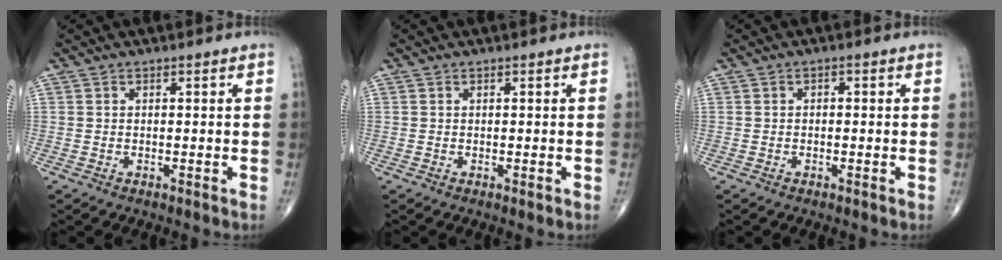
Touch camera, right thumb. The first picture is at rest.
{"total": 0.0}
{"total": 1.2, "force": [0.0, 0.8, 0.9], "torque": [-0.003, 0.005, -0.006]}